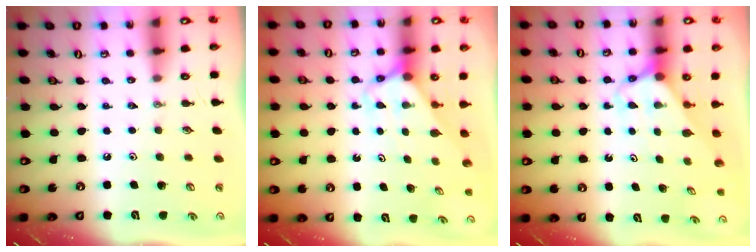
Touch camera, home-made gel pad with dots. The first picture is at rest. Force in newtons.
{"total": 2.9, "press": 2.9, "slide": 0.2}
{"total": 2.8, "press": 2.8, "slide": 0.2}